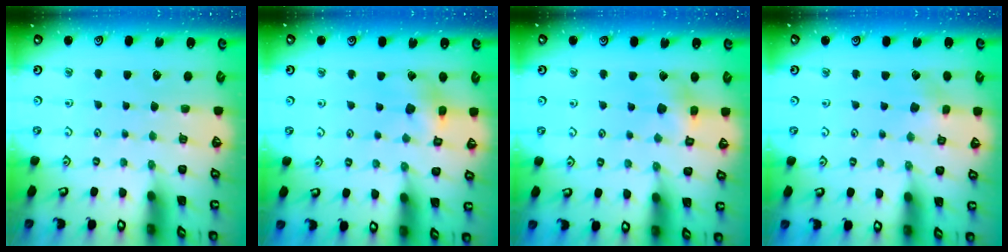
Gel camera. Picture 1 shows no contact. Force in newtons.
{"total": 8.6, "press": 8.5, "slide": 0.9}
{"total": 8.6, "press": 8.6, "slide": 1.0}
{"total": 3.3, "press": 3.3, "slide": 0.3}